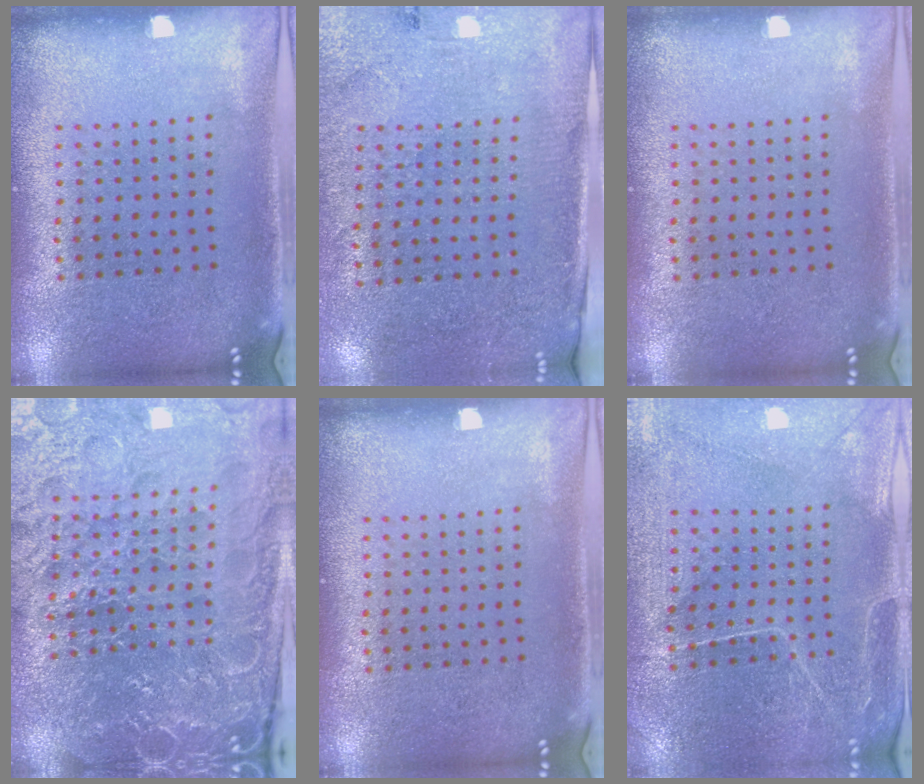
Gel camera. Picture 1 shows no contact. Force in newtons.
{"total": 2.8, "press": 2.6, "slide": 1.2}
{"total": 0.0}
{"total": 5.2, "press": 4.9, "slide": 1.6}
{"total": 0.0}
{"total": 0.7, "press": 0.5, "slide": 0.4}